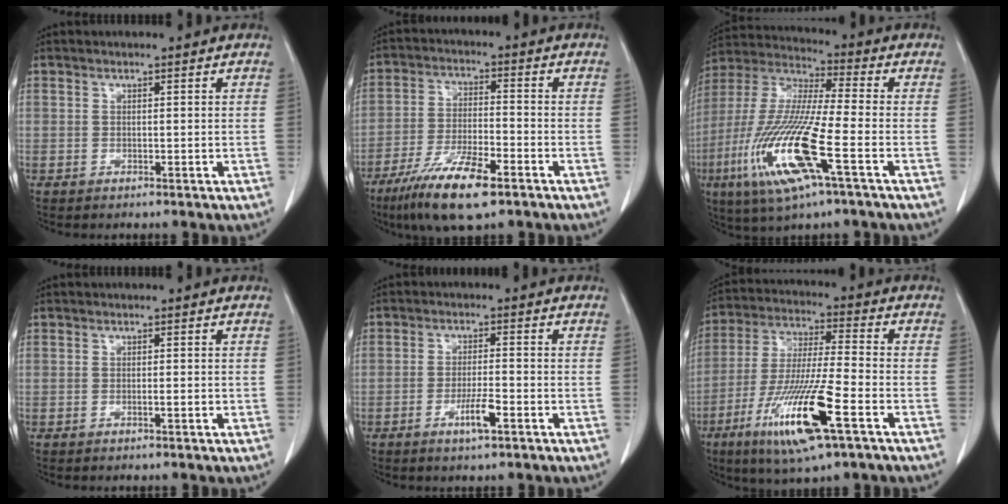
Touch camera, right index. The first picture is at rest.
{"total": 11.4, "force": [-7.1, 2.3, 8.6], "torque": [-0.167, -0.021, -0.124]}
{"total": 17.7, "force": [-6.2, 1.7, 16.5], "torque": [-0.355, -0.023, -0.120]}
{"total": 0.8, "force": [-0.3, 0.1, 0.8], "torque": [-0.014, 0.000, -0.004]}
{"total": 4.3, "force": [-2.0, 0.4, 3.7], "torque": [-0.070, -0.003, -0.038]}
{"total": 16.1, "force": [-7.2, 1.2, 14.4], "torque": [-0.292, -0.030, -0.130]}